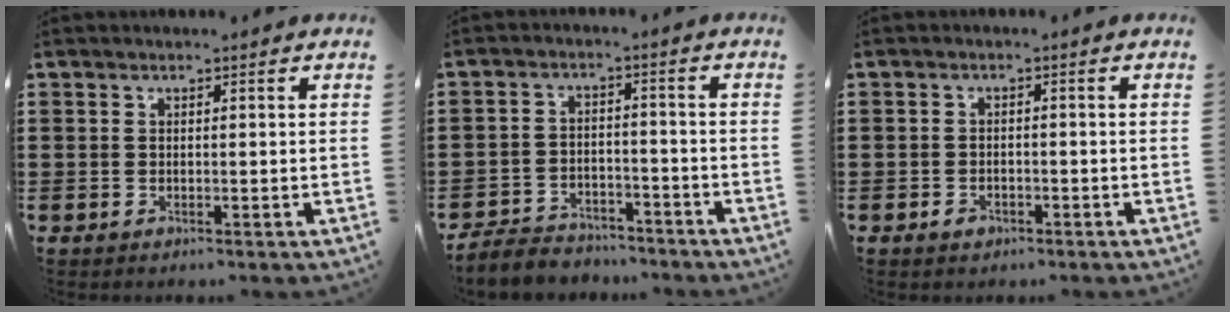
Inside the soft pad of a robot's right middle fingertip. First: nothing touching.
{"total": 4.1, "force": [-3.9, 1.0, 0.2], "torque": [-0.016, 0.003, -0.084]}
{"total": 1.2, "force": [-0.9, 0.7, 0.5], "torque": [-0.012, -0.002, -0.017]}